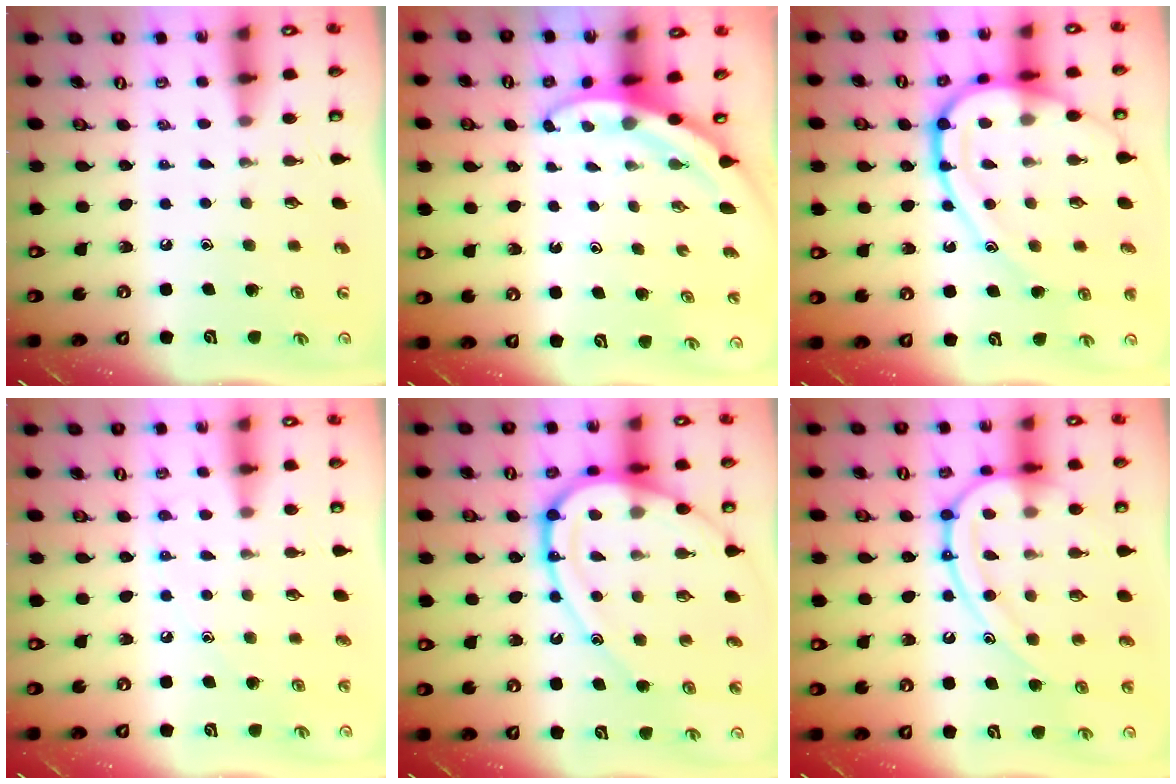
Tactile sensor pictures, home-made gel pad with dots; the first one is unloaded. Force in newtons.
{"total": 3.4, "press": 3.4, "slide": 0.1}
{"total": 17.6, "press": 17.5, "slide": 1.7}
{"total": 4.9, "press": 4.9, "slide": 0.8}
{"total": 17.7, "press": 17.6, "slide": 1.9}
{"total": 16.0, "press": 16.0, "slide": 1.5}